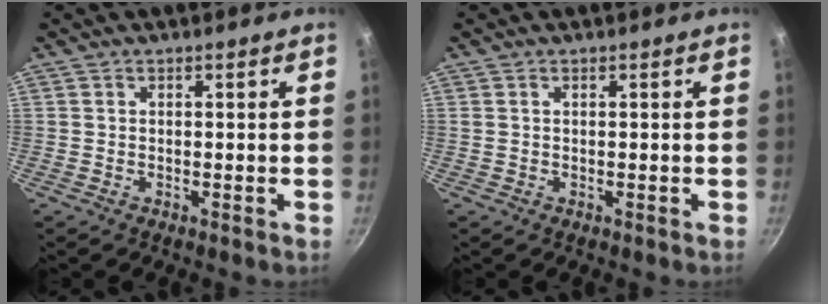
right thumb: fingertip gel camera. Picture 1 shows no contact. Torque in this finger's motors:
{"motor_torque": [-0.31, -0.09, 0.22, 0.17, -0.07]}